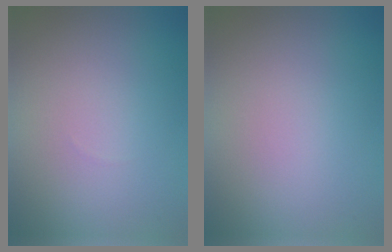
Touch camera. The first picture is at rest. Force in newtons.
{"total": 0.0}